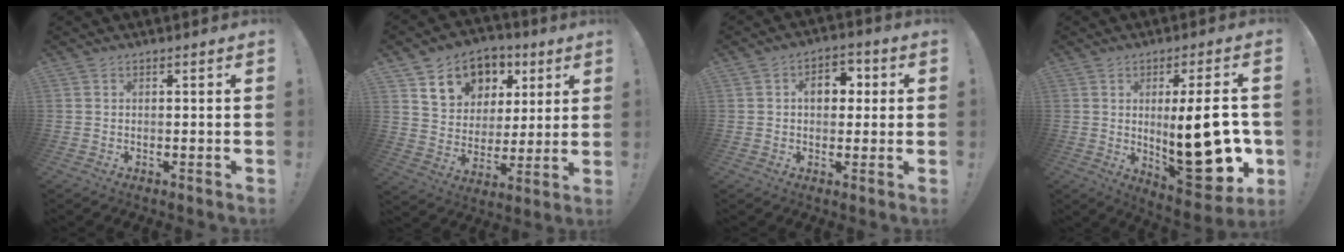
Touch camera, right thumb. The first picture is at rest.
{"total": 13.3, "force": [7.1, 10.3, 4.5], "torque": [-0.066, -0.035, 0.141]}
{"total": 7.7, "force": [1.2, 5.4, 5.3], "torque": [-0.064, 0.007, 0.016]}
{"total": 22.6, "force": [-2.0, 7.4, 21.3], "torque": [-0.306, -0.010, -0.021]}